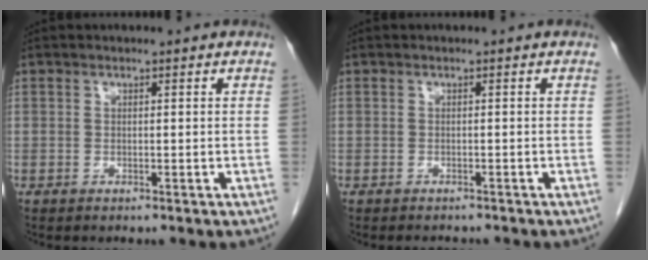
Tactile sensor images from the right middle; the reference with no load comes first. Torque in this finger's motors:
{"motor_torque": [0.38, -0.15, 0.01, 0.03]}